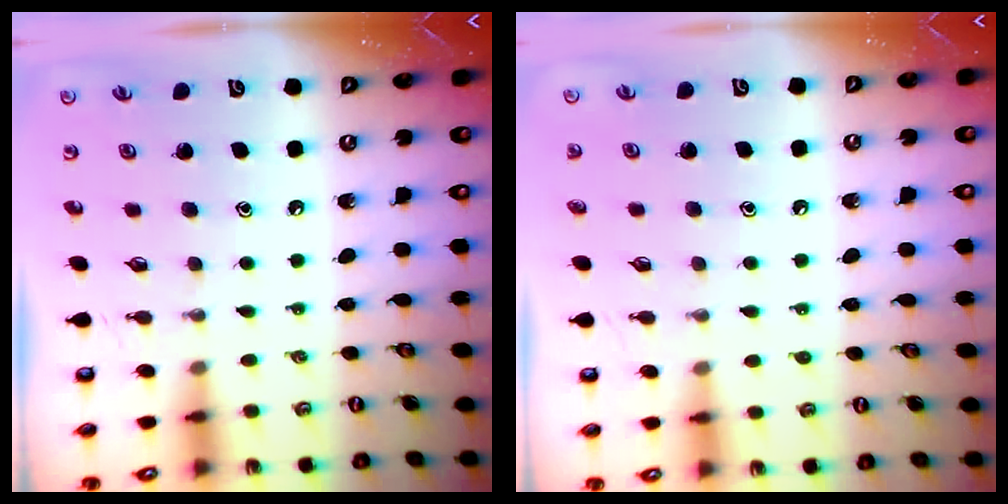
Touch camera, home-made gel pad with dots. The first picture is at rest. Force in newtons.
{"total": 3.1, "press": 3.1, "slide": 0.3}